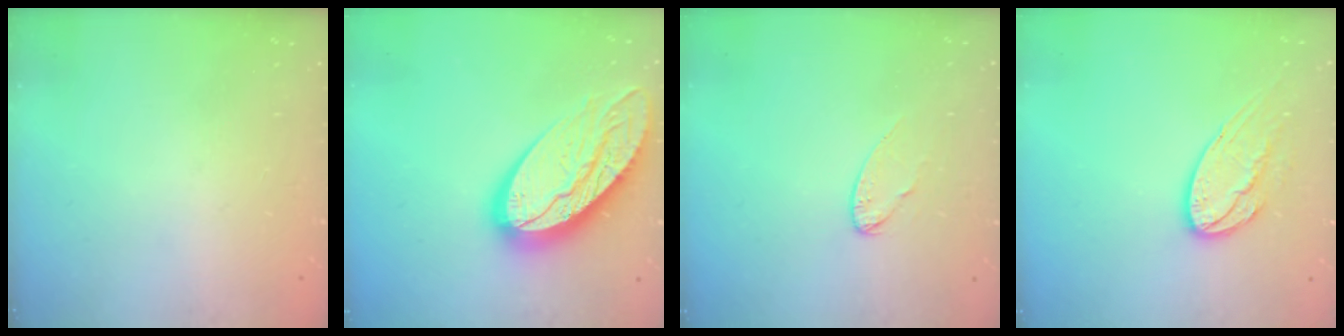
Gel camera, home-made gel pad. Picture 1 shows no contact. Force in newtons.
{"total": 20.3, "press": 20.2, "slide": 1.6}
{"total": 6.5, "press": 6.5, "slide": 0.7}
{"total": 12.3, "press": 12.2, "slide": 1.0}